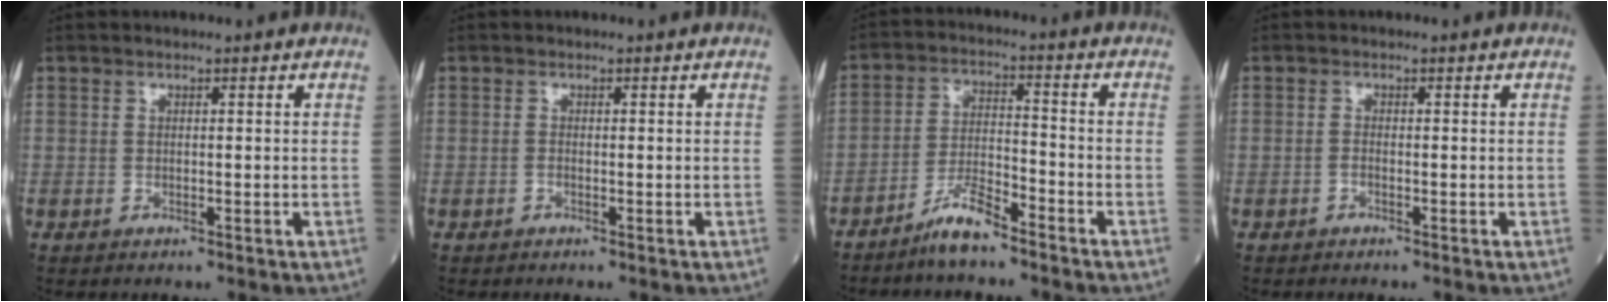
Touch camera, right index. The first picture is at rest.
{"total": 0.0}
{"total": 6.0, "force": [-4.9, 0.6, 3.3], "torque": [-0.069, -0.008, -0.096]}
{"total": 0.6, "force": [-0.4, 0.1, 0.4], "torque": [-0.009, 0.000, -0.009]}